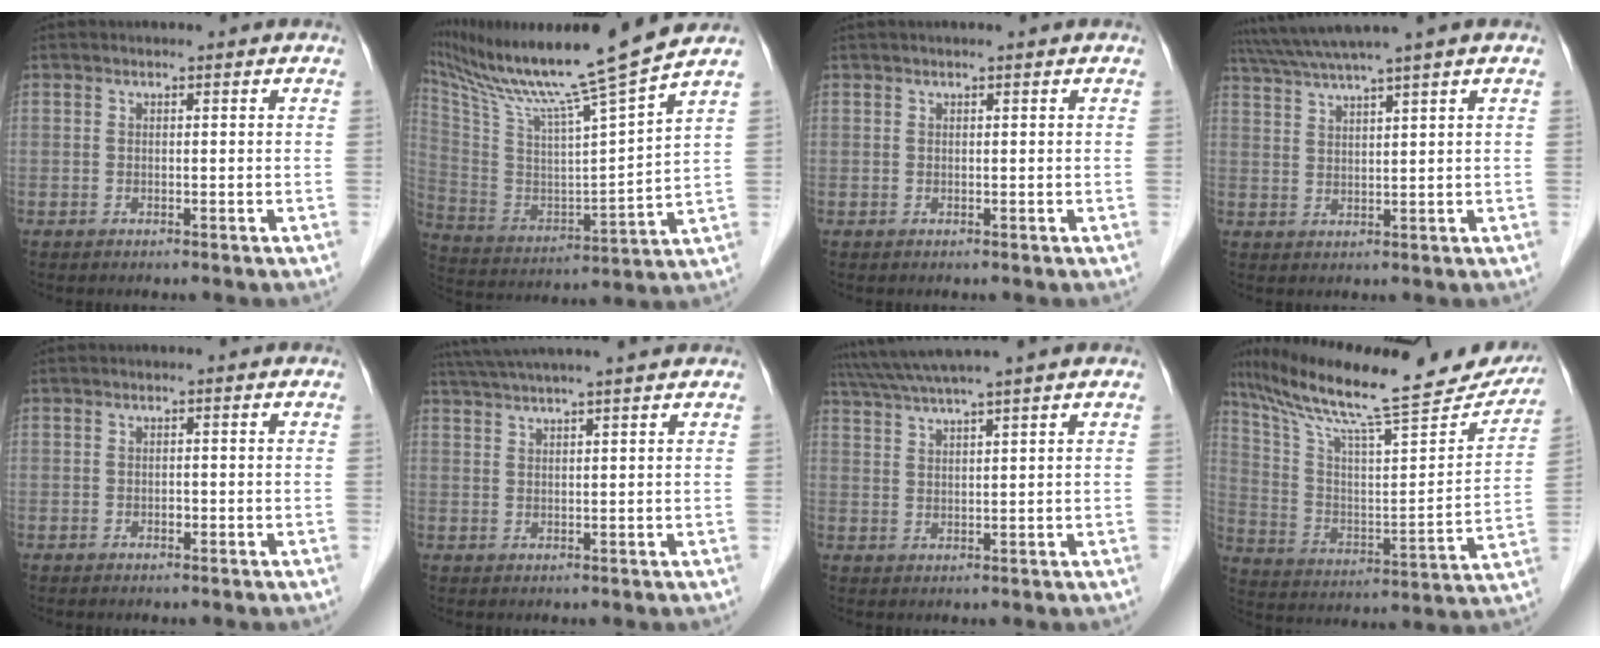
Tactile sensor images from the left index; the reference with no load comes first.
{"total": 20.7, "force": [17.2, -2.0, 11.3], "torque": [-0.207, -0.029, 0.291]}
{"total": 0.9, "force": [0.7, -0.2, 0.6], "torque": [-0.011, 0.012, 0.018]}
{"total": 8.1, "force": [6.7, -1.8, 4.3], "torque": [-0.076, 0.023, 0.112]}
{"total": 0.5, "force": [-0.2, 0.3, 0.3], "torque": [-0.005, 0.002, -0.005]}
{"total": 11.2, "force": [9.7, -0.9, 5.5], "torque": [-0.094, 0.034, 0.139]}
{"total": 8.1, "force": [6.9, -1.8, 3.9], "torque": [-0.069, 0.023, 0.114]}
{"total": 28.4, "force": [24.2, 3.9, 14.4], "torque": [-0.244, -0.026, 0.346]}